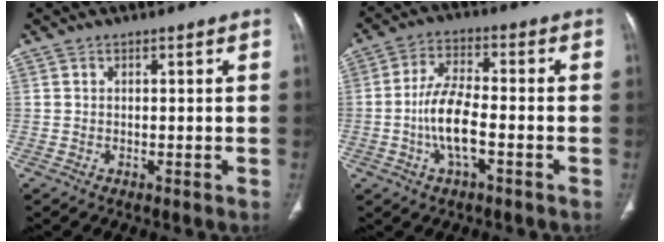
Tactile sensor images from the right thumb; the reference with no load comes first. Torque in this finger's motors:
{"motor_torque": [2.90, 2.11, 1.44, -0.62, 0.53]}